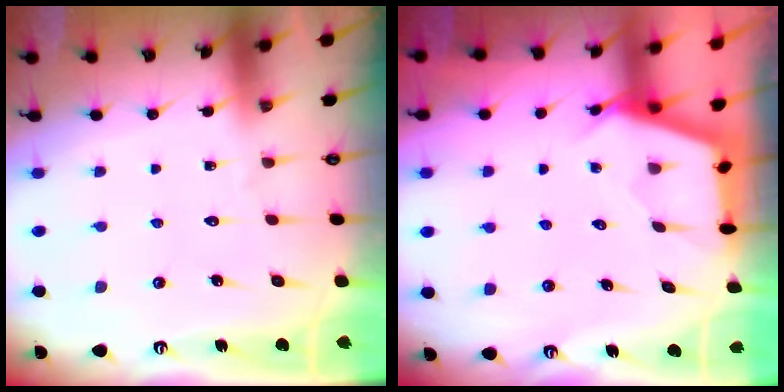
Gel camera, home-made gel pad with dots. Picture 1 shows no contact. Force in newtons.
{"total": 2.9, "press": 2.9, "slide": 0.4}